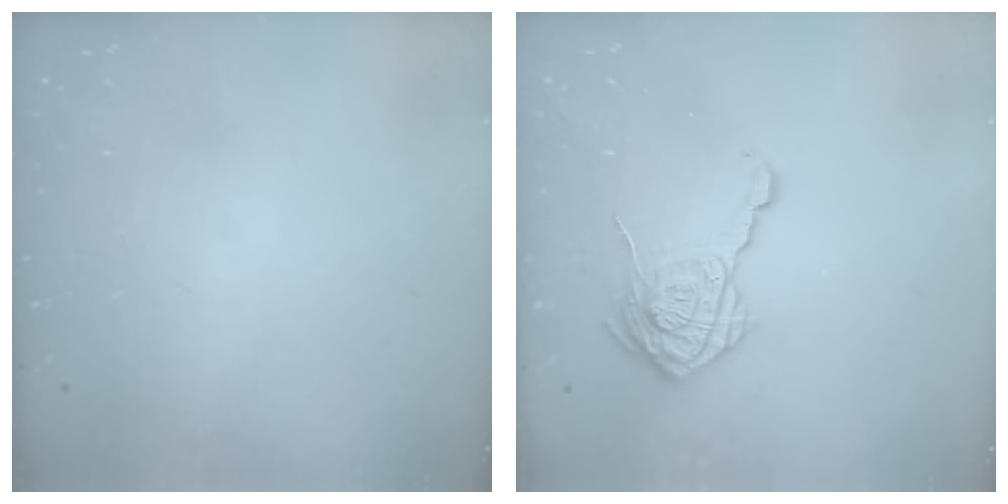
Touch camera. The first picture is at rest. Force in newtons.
{"total": 18.1, "press": 18.1, "slide": 0.8}